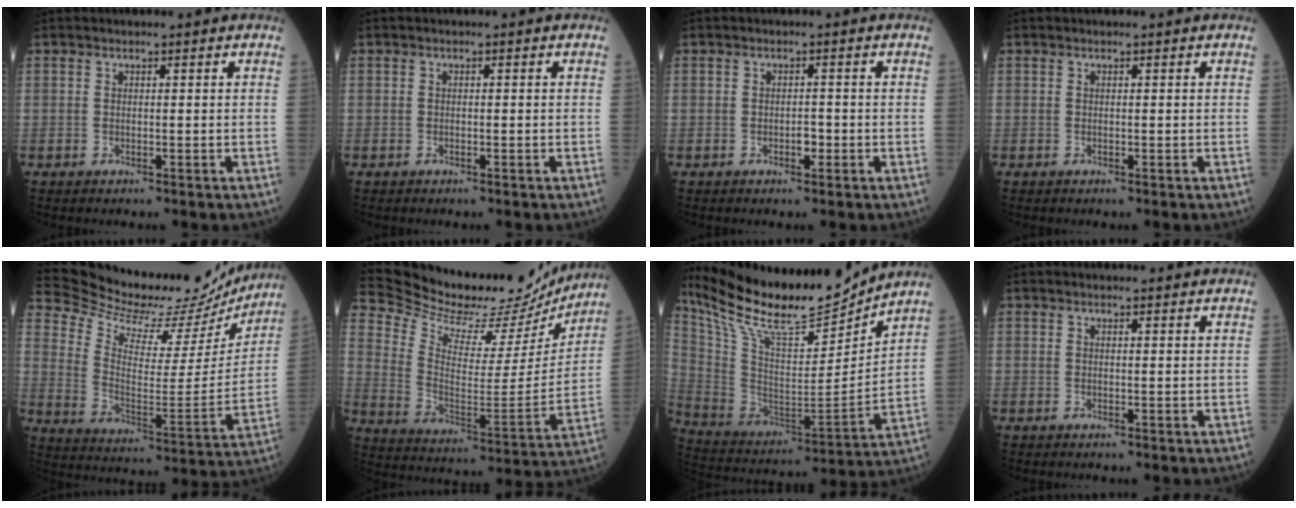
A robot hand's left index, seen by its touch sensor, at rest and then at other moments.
{"total": 0.0}
{"total": 1.2, "force": [-0.7, 0.6, 0.8], "torque": [-0.007, 0.000, -0.014]}
{"total": 0.0}
{"total": 24.6, "force": [23.0, 5.8, 6.4], "torque": [-0.111, -0.054, 0.319]}
{"total": 25.8, "force": [23.7, 6.1, 8.1], "torque": [-0.141, -0.045, 0.335]}
{"total": 20.6, "force": [18.7, 2.5, 8.4], "torque": [-0.176, -0.023, 0.324]}
{"total": 1.8, "force": [1.7, 0.2, 0.3], "torque": [-0.010, 0.009, 0.019]}